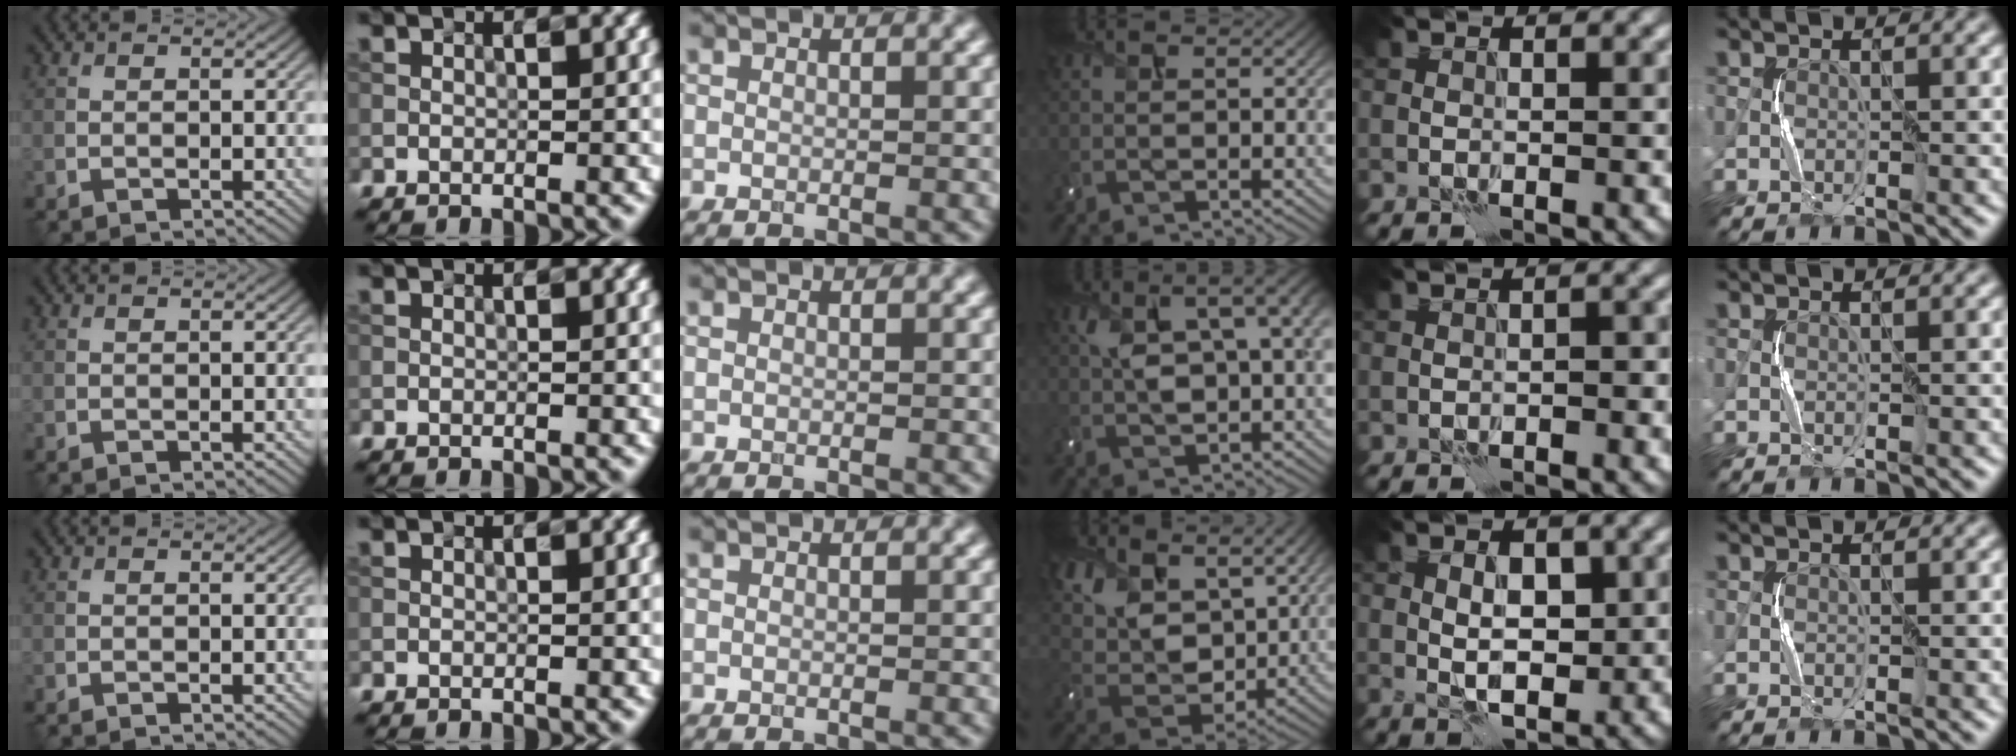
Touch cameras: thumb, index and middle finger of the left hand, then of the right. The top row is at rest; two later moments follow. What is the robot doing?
{"motion": "squeeze", "object": "air blower"}